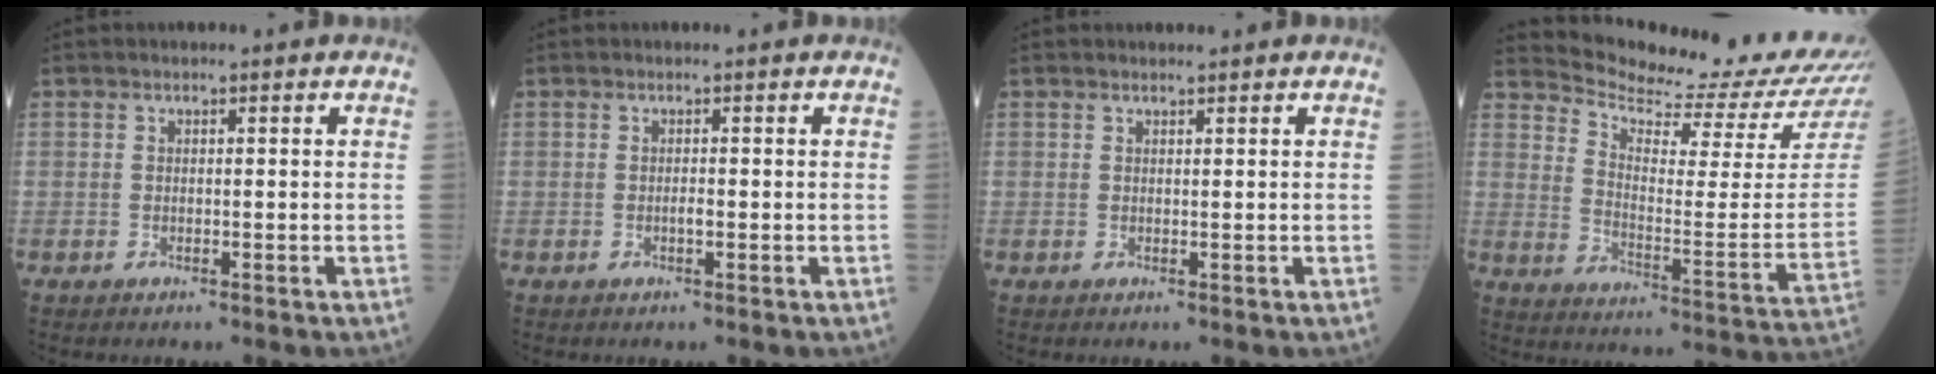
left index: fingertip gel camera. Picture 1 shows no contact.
{"total": 0.6, "force": [-0.1, 0.1, 0.6], "torque": [-0.013, 0.000, -0.003]}
{"total": 0.8, "force": [0.8, 0.0, 0.1], "torque": [-0.009, 0.002, 0.016]}
{"total": 17.9, "force": [17.4, -1.2, 3.9], "torque": [-0.082, -0.111, 0.234]}